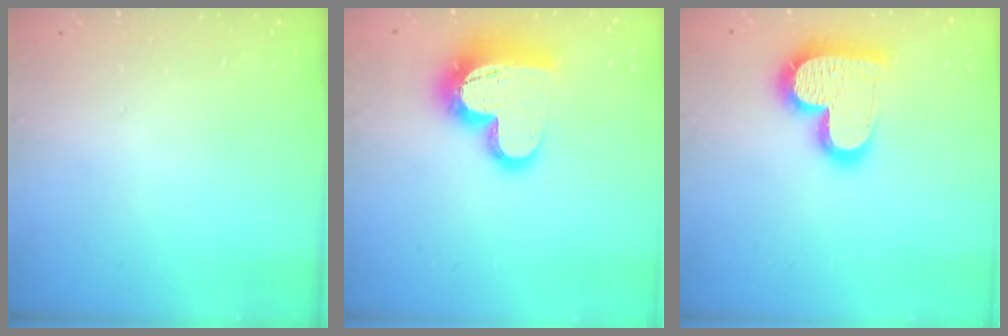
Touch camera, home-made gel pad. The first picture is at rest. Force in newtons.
{"total": 17.1, "press": 17.0, "slide": 1.4}
{"total": 17.5, "press": 17.4, "slide": 1.3}